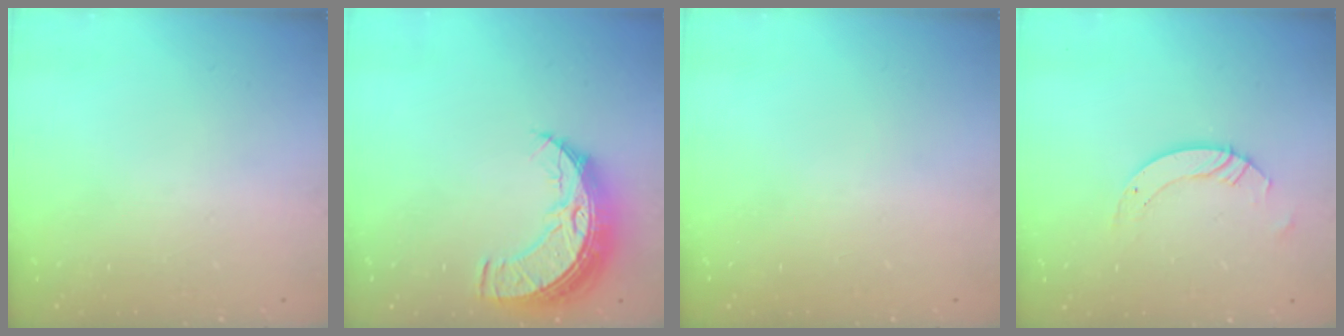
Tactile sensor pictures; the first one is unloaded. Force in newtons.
{"total": 9.9, "press": 9.9, "slide": 0.7}
{"total": 0.0}
{"total": 6.2, "press": 6.2, "slide": 0.6}